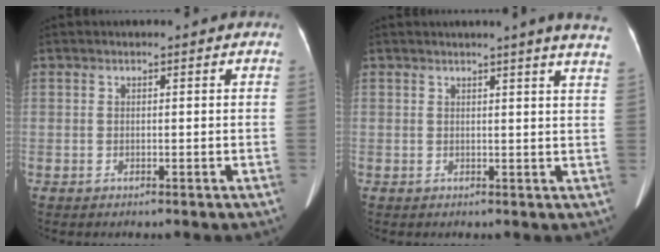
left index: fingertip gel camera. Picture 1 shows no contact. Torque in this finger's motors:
{"motor_torque": [0.81, -1.33, 0.00, -0.09]}